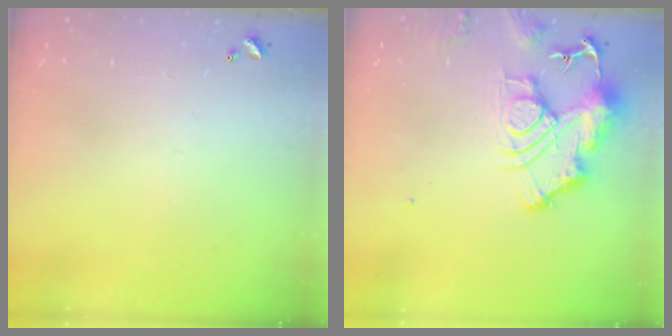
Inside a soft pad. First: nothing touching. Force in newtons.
{"total": 12.2, "press": 12.1, "slide": 1.4}